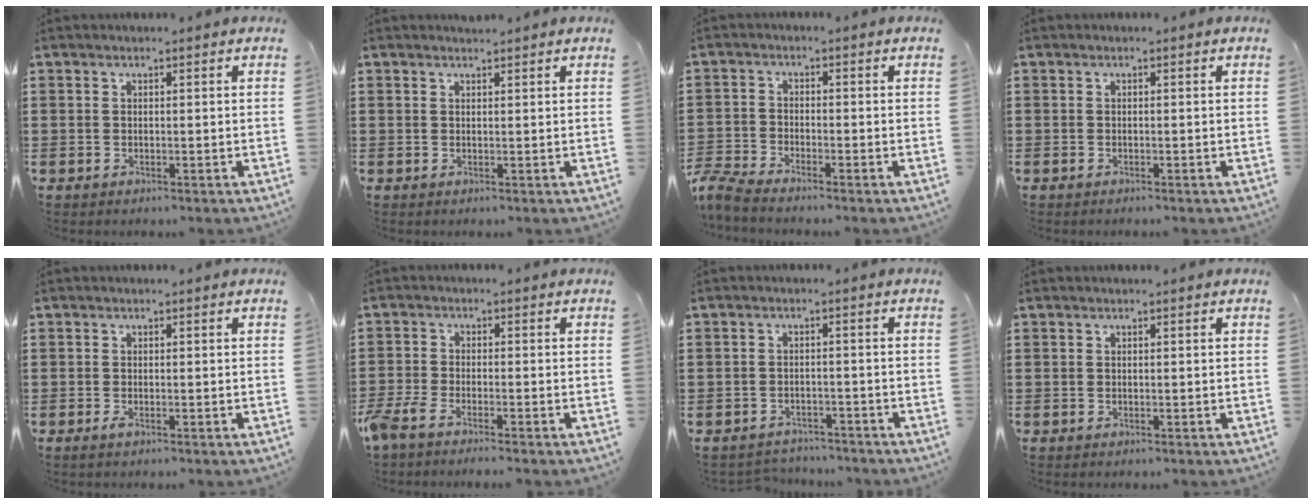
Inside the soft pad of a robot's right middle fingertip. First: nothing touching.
{"total": 0.8, "force": [0.8, 0.2, -0.1], "torque": [0.000, 0.000, 0.015]}
{"total": 3.5, "force": [-3.3, 0.2, 1.2], "torque": [-0.051, -0.012, -0.074]}
{"total": 0.0}
{"total": 0.9, "force": [-0.3, 0.2, 0.8], "torque": [-0.015, -0.004, -0.005]}
{"total": 3.1, "force": [-2.6, 0.4, 1.6], "torque": [-0.064, -0.011, -0.062]}
{"total": 2.4, "force": [-2.3, 0.5, -0.3], "torque": [-0.002, 0.000, -0.054]}
{"total": 0.0}